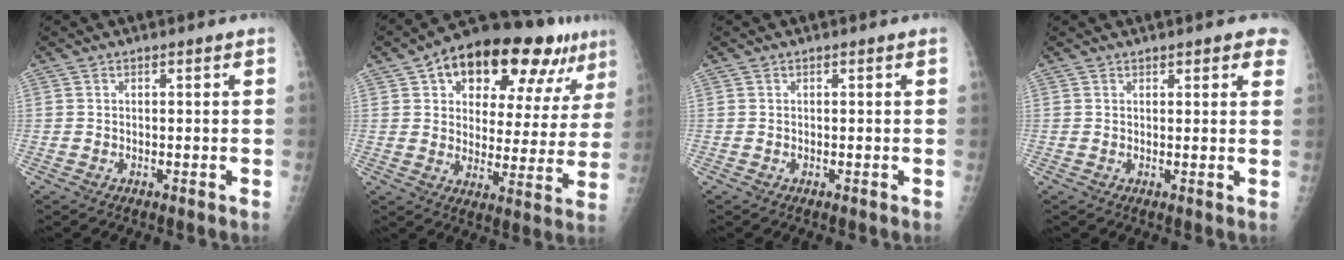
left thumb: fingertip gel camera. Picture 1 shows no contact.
{"total": 22.8, "force": [12.5, 11.1, 15.5], "torque": [-0.178, 0.000, 0.182]}
{"total": 0.0}
{"total": 4.6, "force": [3.3, 1.6, 2.7], "torque": [-0.004, -0.004, 0.033]}